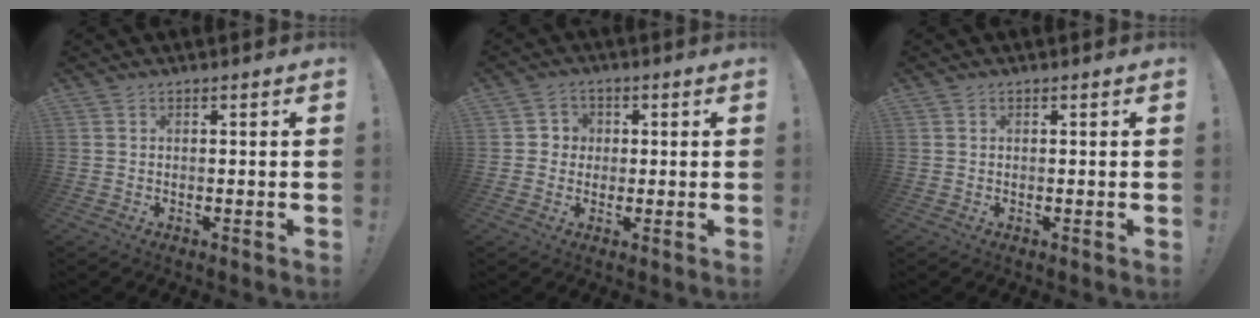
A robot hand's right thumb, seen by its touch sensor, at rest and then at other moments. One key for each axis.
{"total": 4.0, "fx": 0.0, "fy": 3.9, "fz": 0.8, "tx": -0.012, "ty": 0.006, "tz": -0.002}
{"total": 0.0}